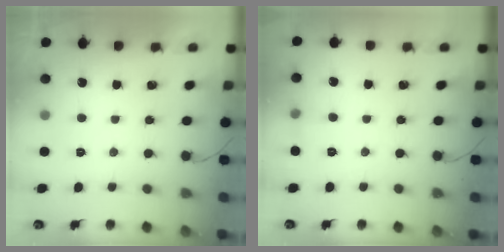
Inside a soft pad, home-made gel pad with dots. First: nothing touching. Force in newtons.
{"total": 3.7, "press": 3.3, "slide": 1.5}